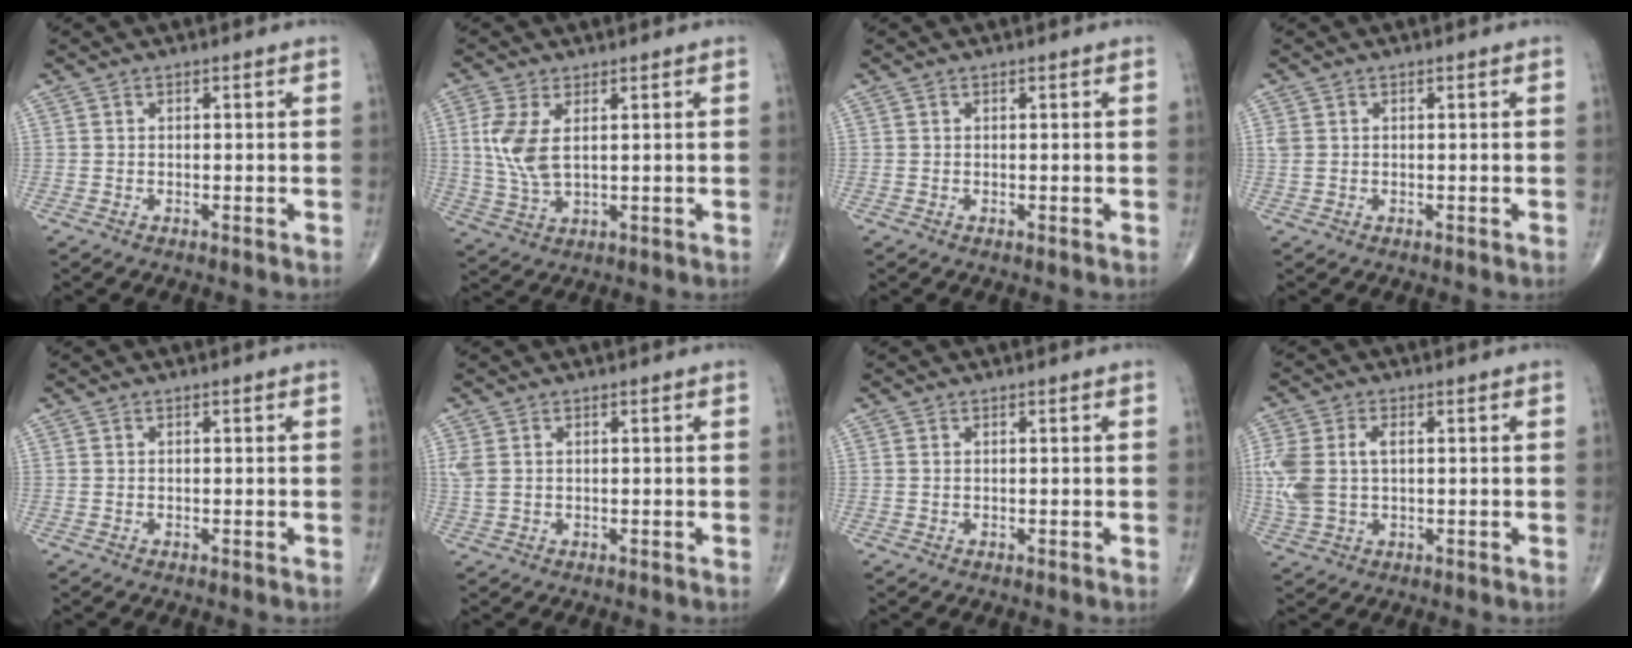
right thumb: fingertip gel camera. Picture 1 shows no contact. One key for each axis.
{"total": 7.2, "fx": 1.6, "fy": 3.4, "fz": 6.2, "tx": -0.149, "ty": -0.013, "tz": 0.040}
{"total": 0.0}
{"total": 1.5, "fx": 0.2, "fy": 1.1, "fz": 0.9, "tx": -0.030, "ty": 0.005, "tz": 0.007}
{"total": 0.0}
{"total": 2.4, "fx": 0.6, "fy": 1.5, "fz": 1.8, "tx": -0.059, "ty": 0.009, "tz": 0.019}
{"total": 0.0}
{"total": 9.3, "fx": 0.9, "fy": 5.8, "fz": 7.2, "tx": -0.186, "ty": 0.013, "tz": 0.025}